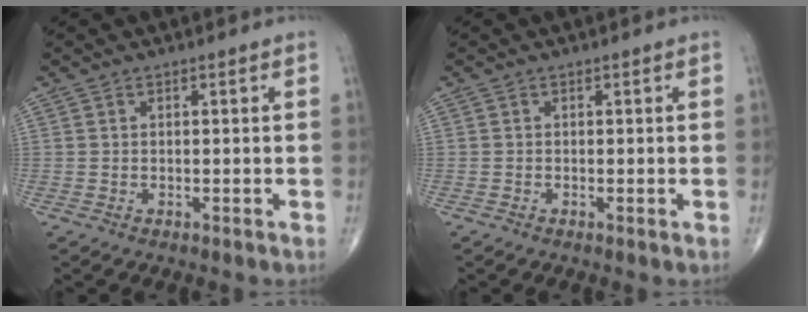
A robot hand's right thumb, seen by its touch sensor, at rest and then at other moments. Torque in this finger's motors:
{"motor_torque": [0.25, -0.29, 0.02, -0.14, 0.00]}